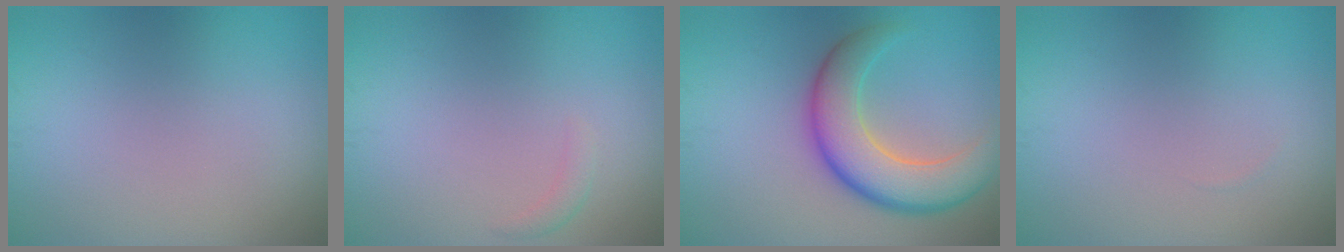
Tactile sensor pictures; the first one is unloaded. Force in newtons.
{"total": 0.8, "press": 0.8, "slide": 0.0}
{"total": 7.3, "press": 7.3, "slide": 0.4}
{"total": 0.0}